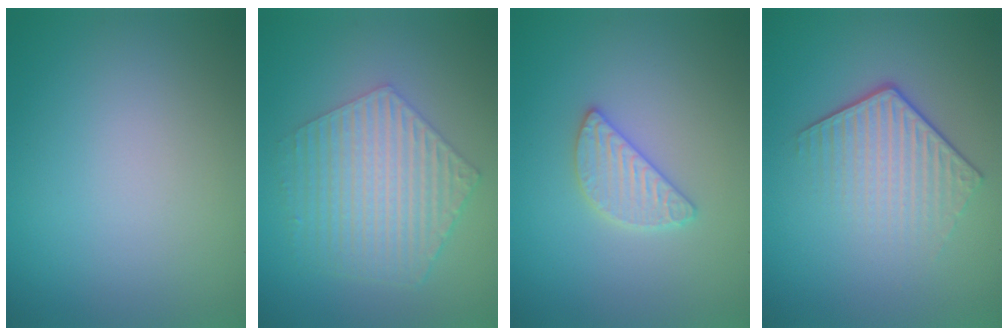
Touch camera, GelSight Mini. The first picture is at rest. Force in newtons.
{"total": 6.0, "press": 4.3, "slide": 4.1}
{"total": 2.6, "press": 2.6, "slide": 0.3}
{"total": 4.2, "press": 2.9, "slide": 2.9}